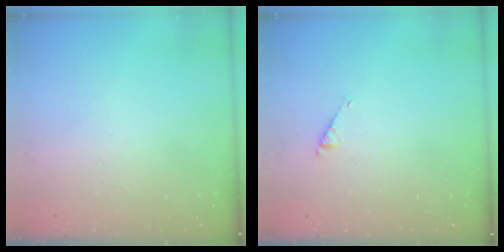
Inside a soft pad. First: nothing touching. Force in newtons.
{"total": 2.7, "press": 2.7, "slide": 0.4}